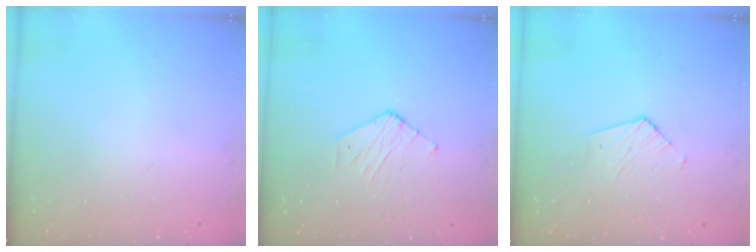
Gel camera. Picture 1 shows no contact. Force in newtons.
{"total": 3.0, "press": 3.0, "slide": 0.3}
{"total": 3.5, "press": 3.4, "slide": 0.3}